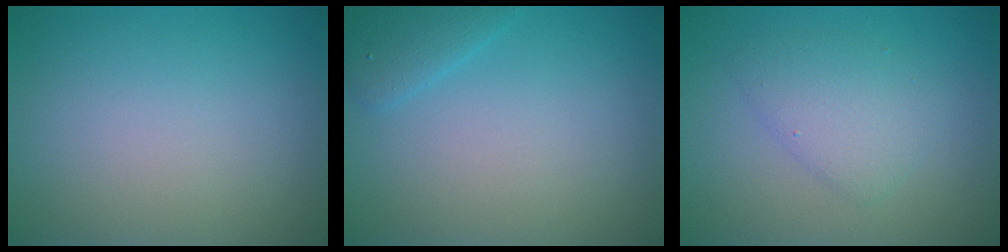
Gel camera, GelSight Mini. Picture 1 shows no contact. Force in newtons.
{"total": 1.9, "press": 1.9, "slide": 0.1}
{"total": 2.9, "press": 2.9, "slide": 0.2}